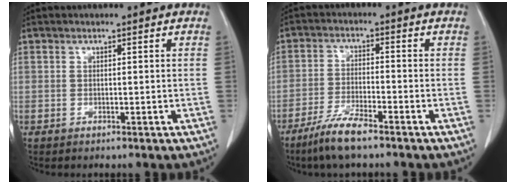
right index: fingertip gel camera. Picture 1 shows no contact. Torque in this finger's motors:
{"motor_torque": [0.64, -0.72, 0.42, 0.13]}